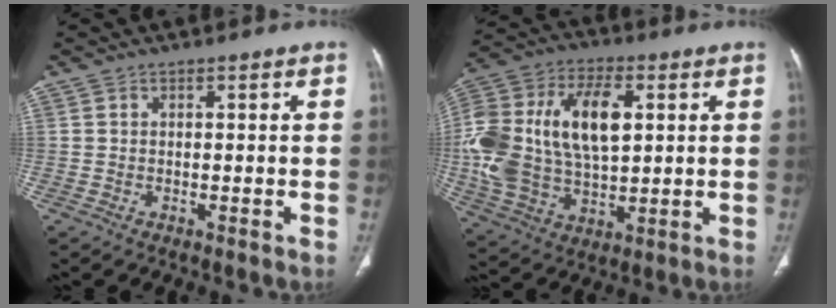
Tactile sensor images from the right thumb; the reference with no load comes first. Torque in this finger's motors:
{"motor_torque": [2.57, 2.43, 2.00, 0.35, 0.29]}